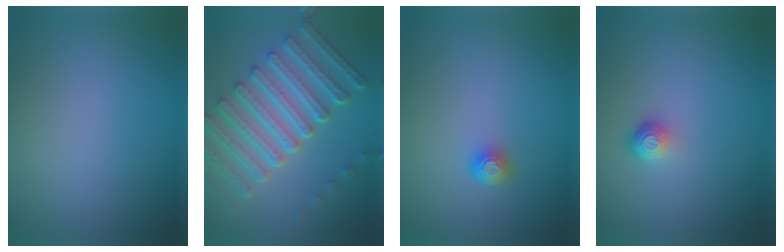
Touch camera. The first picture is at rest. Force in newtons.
{"total": 7.9, "press": 6.1, "slide": 5.0}
{"total": 1.6, "press": 1.2, "slide": 1.2}
{"total": 1.6, "press": 1.2, "slide": 1.1}